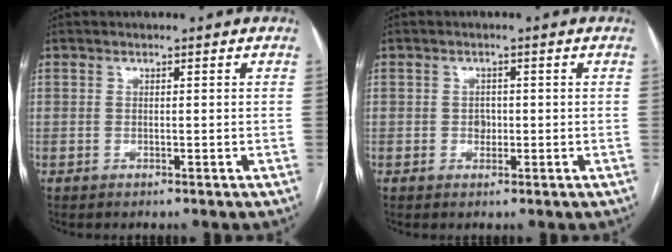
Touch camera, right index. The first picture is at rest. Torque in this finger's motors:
{"motor_torque": [0.25, 0.07, -0.01, 0.02]}